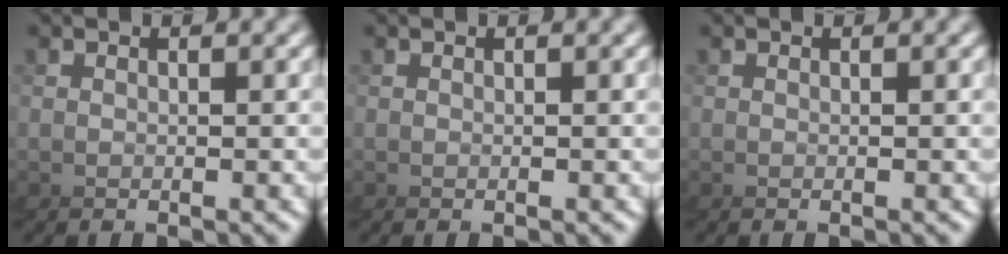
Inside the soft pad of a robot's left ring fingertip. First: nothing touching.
{"total": 0.0}
{"total": 0.0}